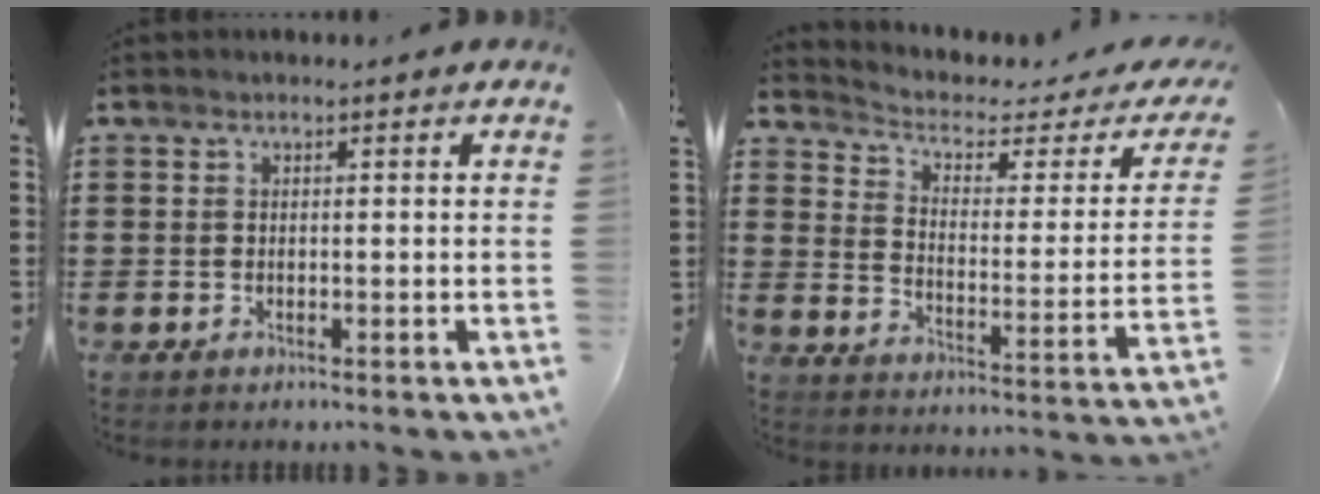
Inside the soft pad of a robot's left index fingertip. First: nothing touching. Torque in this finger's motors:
{"motor_torque": [2.14, 0.00, 0.12, -0.01]}